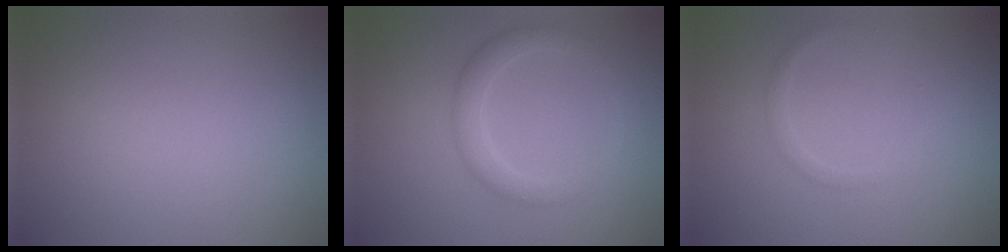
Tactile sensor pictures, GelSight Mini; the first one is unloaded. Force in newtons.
{"total": 2.3, "press": 2.3, "slide": 0.0}
{"total": 0.8, "press": 0.8, "slide": 0.0}